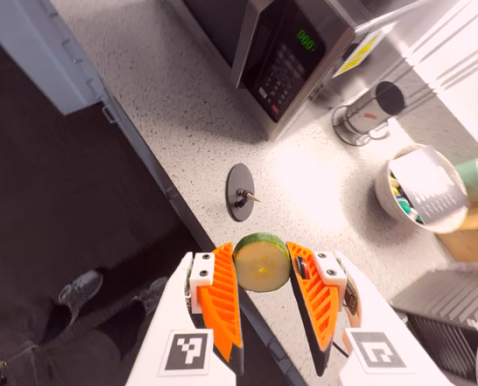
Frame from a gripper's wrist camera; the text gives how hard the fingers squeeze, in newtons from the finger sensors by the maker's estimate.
{"total": 9.6, "left": 9.6, "right": 9.6}